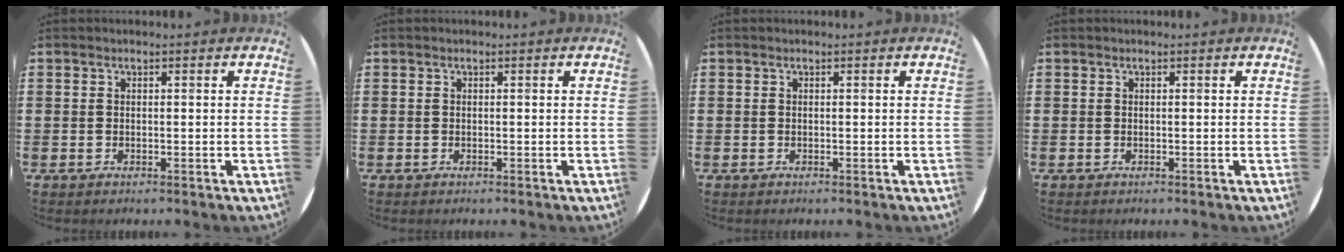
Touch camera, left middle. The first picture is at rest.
{"total": 0.0}
{"total": 0.0}
{"total": 0.0}